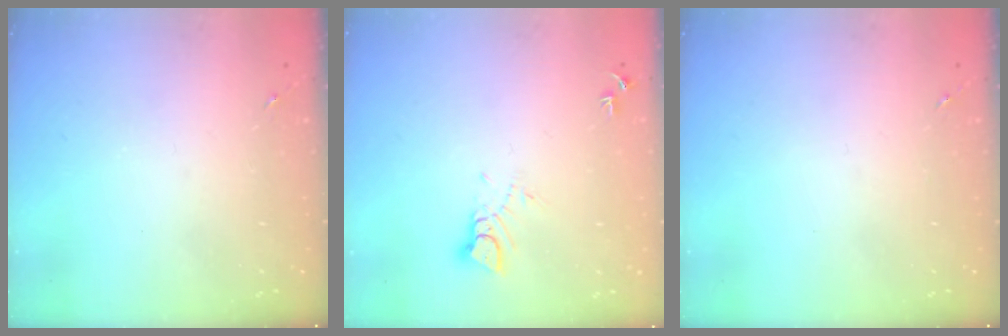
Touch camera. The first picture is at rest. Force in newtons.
{"total": 3.8, "press": 3.8, "slide": 0.2}
{"total": 0.0}